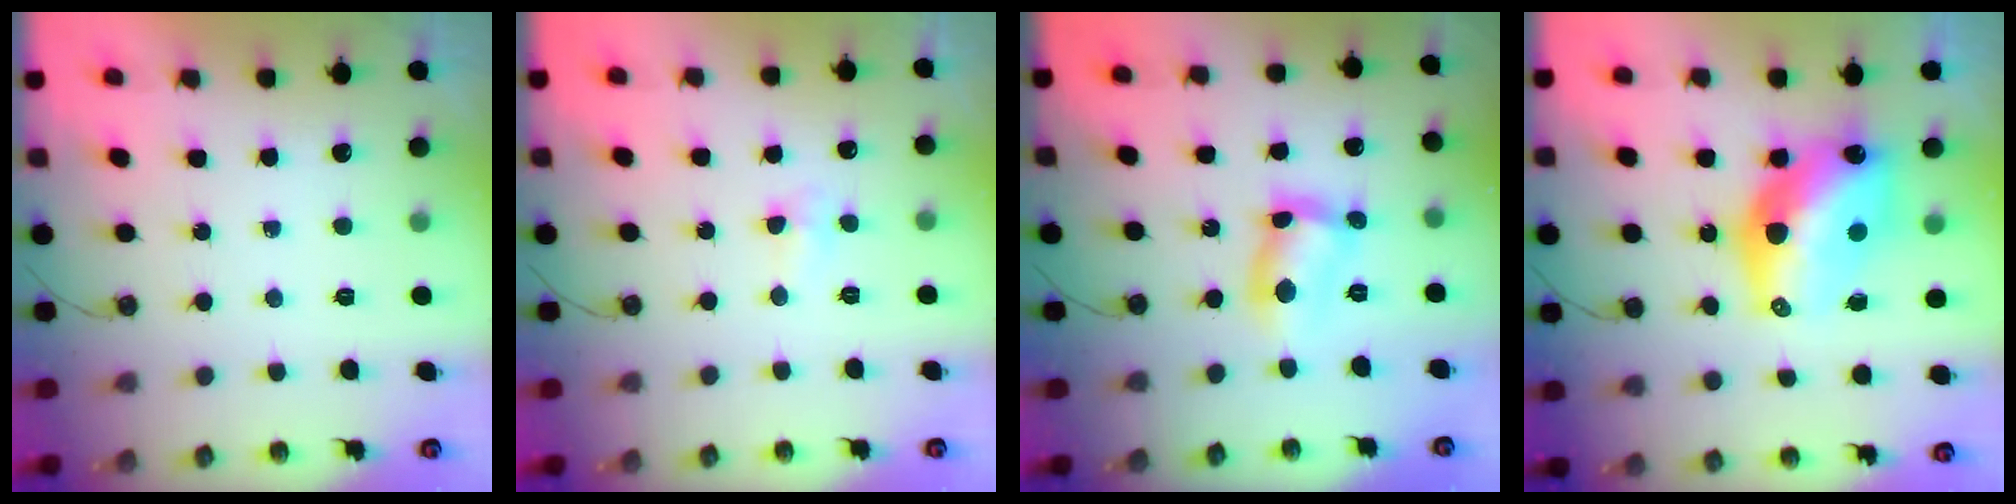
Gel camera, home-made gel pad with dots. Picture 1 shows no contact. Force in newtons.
{"total": 4.1, "press": 4.0, "slide": 0.7}
{"total": 9.9, "press": 9.9, "slide": 0.9}
{"total": 16.7, "press": 16.6, "slide": 1.5}